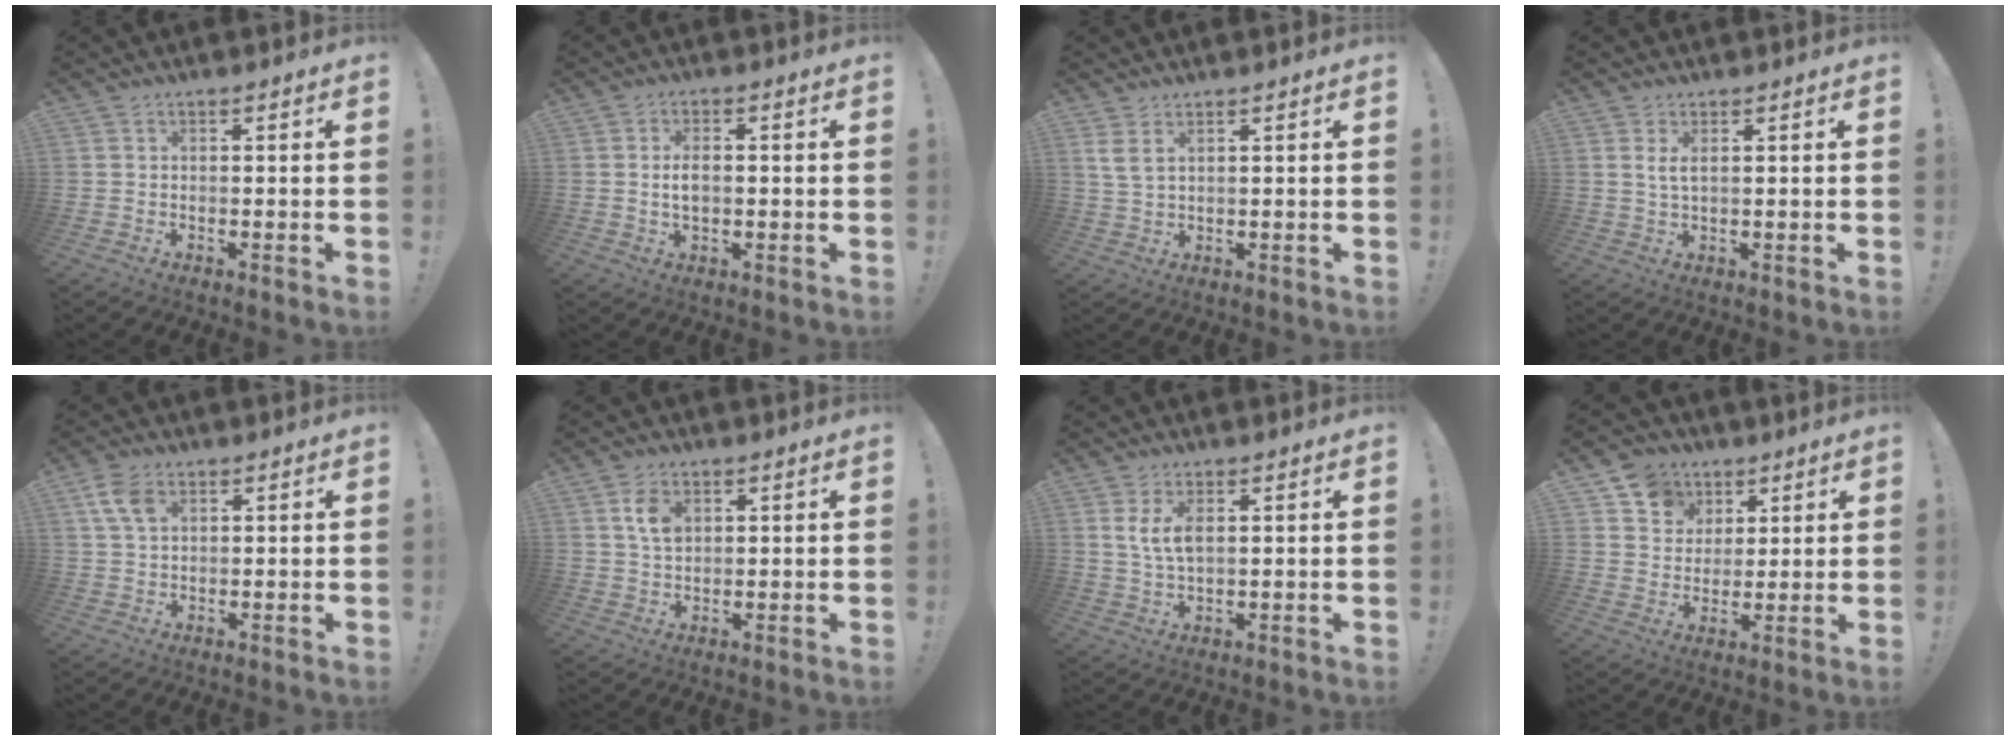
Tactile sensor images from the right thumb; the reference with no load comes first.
{"total": 4.2, "force": [-0.2, 2.5, 3.4], "torque": [-0.061, 0.005, -0.007]}
{"total": 3.7, "force": [1.9, 1.3, 2.9], "torque": [-0.060, -0.002, 0.037]}
{"total": 3.0, "force": [1.3, 1.0, 2.6], "torque": [-0.036, -0.005, 0.020]}
{"total": 6.9, "force": [2.8, 4.5, 4.4], "torque": [-0.080, -0.004, 0.054]}
{"total": 6.4, "force": [2.5, 4.2, 4.1], "torque": [-0.062, -0.004, 0.045]}
{"total": 5.7, "force": [1.7, 2.9, 4.6], "torque": [-0.083, -0.003, 0.026]}
{"total": 9.8, "force": [4.8, 8.2, 2.3], "torque": [-0.029, -0.030, 0.095]}